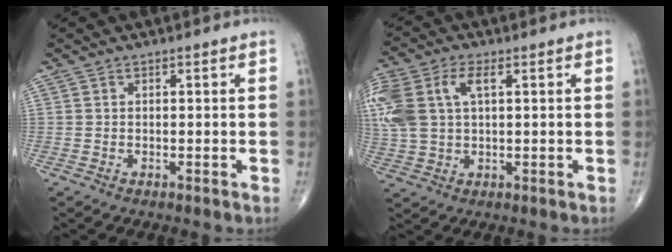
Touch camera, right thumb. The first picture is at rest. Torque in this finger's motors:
{"motor_torque": [0.47, 0.57, 1.44, 0.49, 0.10]}